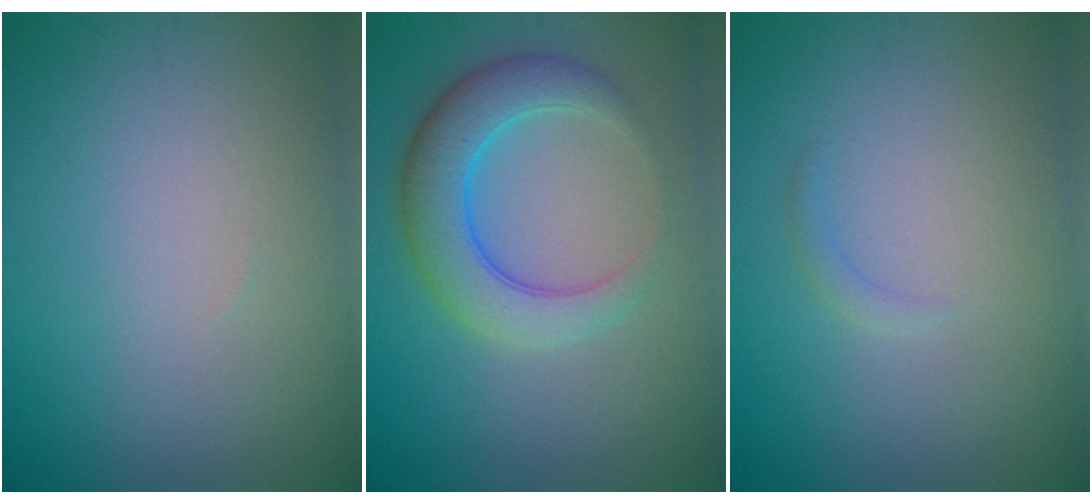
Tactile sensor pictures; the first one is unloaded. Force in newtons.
{"total": 5.6, "press": 5.6, "slide": 0.2}
{"total": 0.7, "press": 0.7, "slide": 0.1}